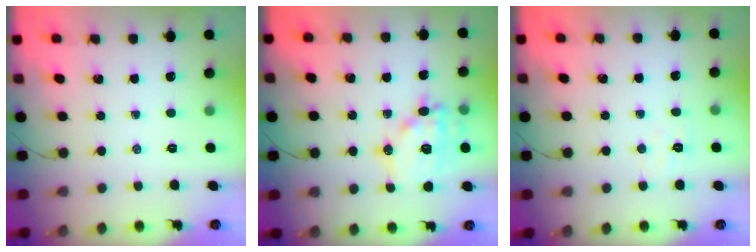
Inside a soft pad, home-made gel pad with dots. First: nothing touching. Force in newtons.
{"total": 15.0, "press": 14.7, "slide": 2.7}
{"total": 3.9, "press": 3.8, "slide": 0.8}